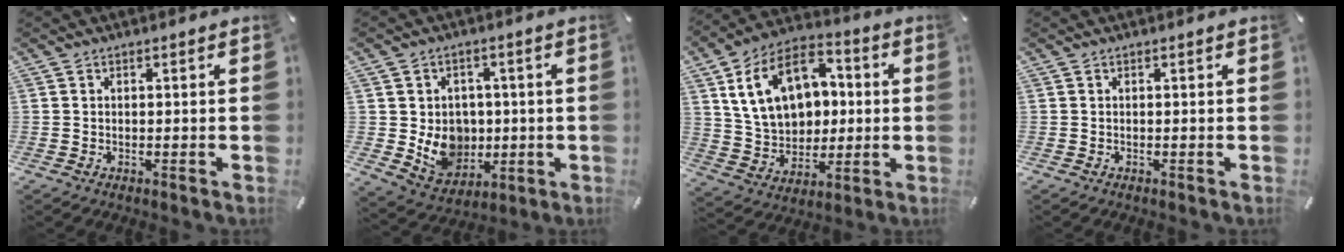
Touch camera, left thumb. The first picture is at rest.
{"total": 8.2, "force": [-0.3, 7.7, 2.7], "torque": [-0.052, -0.001, 0.005]}
{"total": 17.6, "force": [4.4, 13.6, 10.3], "torque": [-0.197, -0.005, 0.086]}
{"total": 0.0}